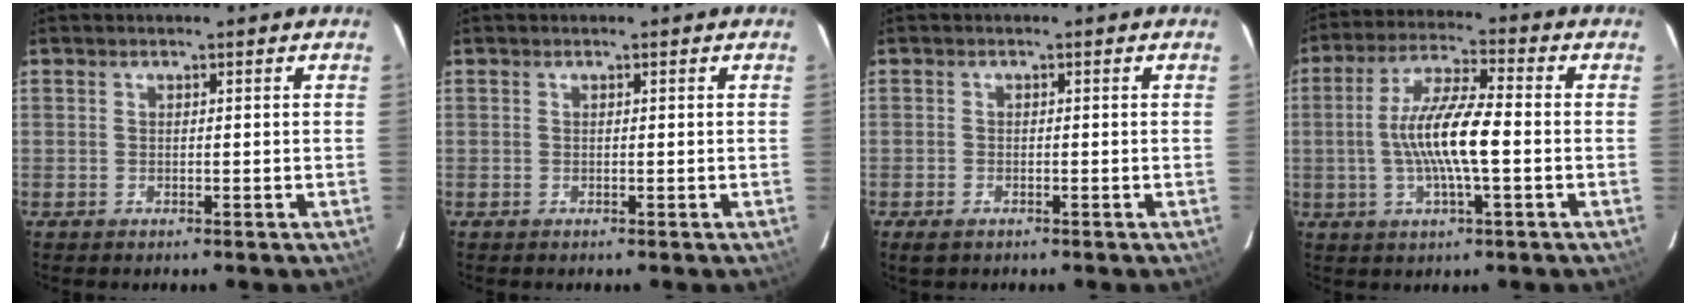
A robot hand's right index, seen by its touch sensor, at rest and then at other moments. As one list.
[{"total": 0.0}, {"total": 2.0, "force": [-1.4, 1.0, 1.0], "torque": [-0.022, -0.005, -0.026]}, {"total": 11.3, "force": [-1.4, 1.7, 11.1], "torque": [-0.214, 0.004, -0.028]}]